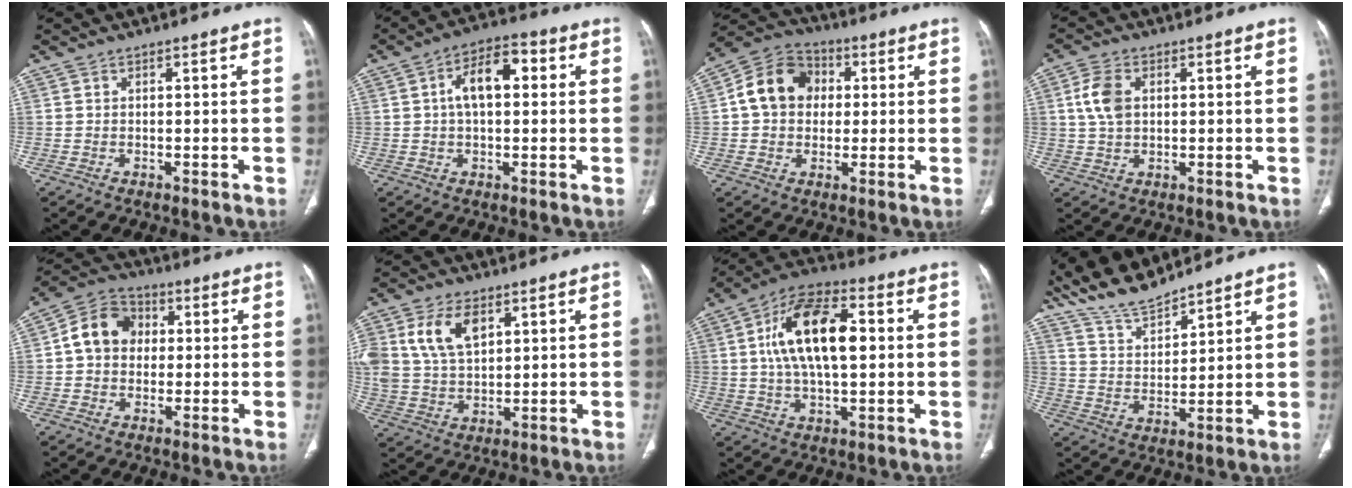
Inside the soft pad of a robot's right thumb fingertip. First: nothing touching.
{"total": 9.1, "force": [1.6, 4.9, 7.5], "torque": [-0.119, 0.026, 0.019]}
{"total": 11.8, "force": [1.5, 9.8, 6.4], "torque": [-0.091, 0.021, 0.014]}
{"total": 6.0, "force": [1.3, 3.9, 4.3], "torque": [-0.090, 0.003, 0.024]}
{"total": 9.5, "force": [1.0, 7.9, 5.3], "torque": [-0.075, 0.023, 0.004]}
{"total": 11.7, "force": [4.6, 7.1, 8.0], "torque": [-0.151, -0.004, 0.098]}
{"total": 16.7, "force": [2.5, 8.1, 14.4], "torque": [-0.248, 0.016, 0.038]}
{"total": 9.9, "force": [9.1, 2.1, 3.1], "torque": [-0.050, -0.044, 0.182]}